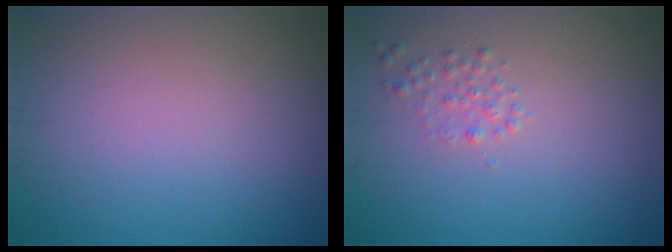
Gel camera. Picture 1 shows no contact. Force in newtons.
{"total": 1.1, "press": 1.1, "slide": 0.0}